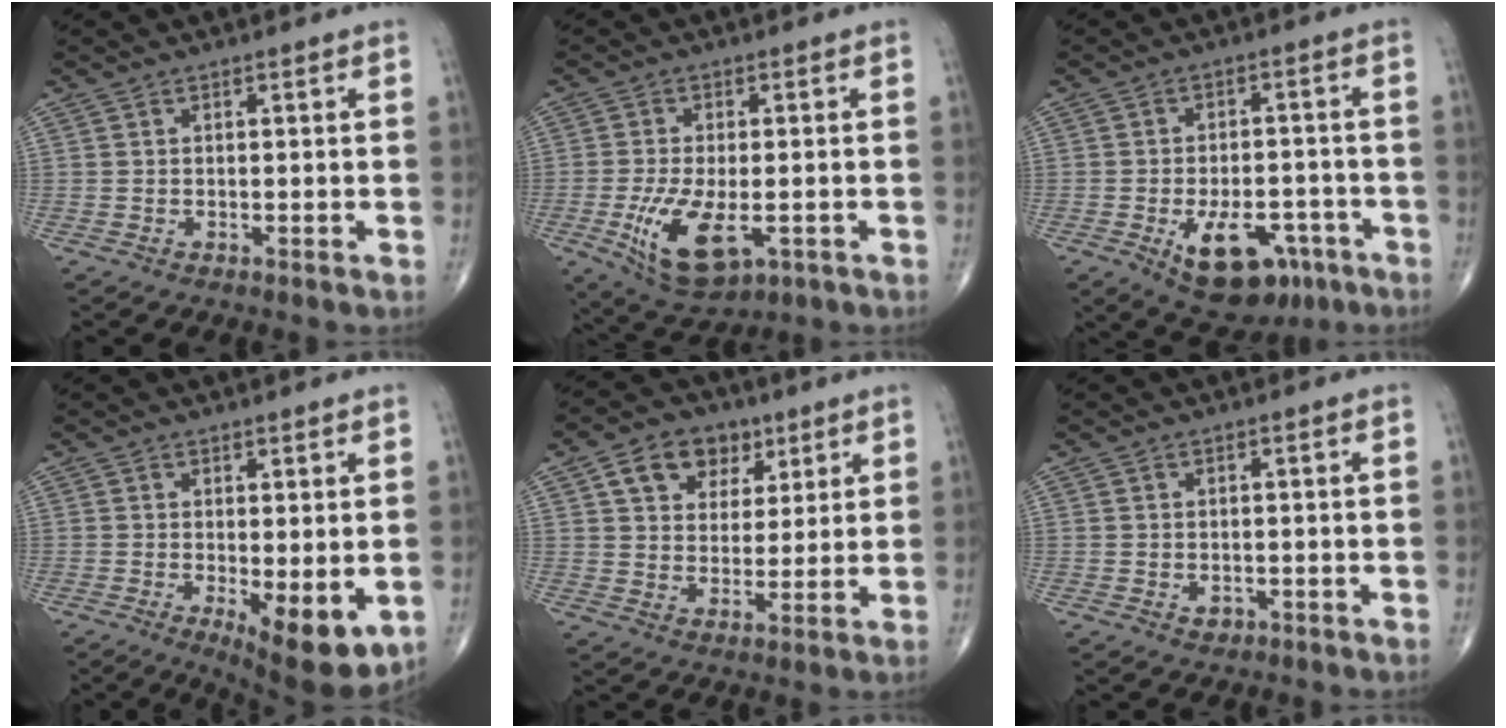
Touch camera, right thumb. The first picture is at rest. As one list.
[{"total": 11.6, "force": [-3.3, 5.6, 9.6], "torque": [-0.177, -0.012, -0.044]}, {"total": 13.5, "force": [-6.2, 7.4, 9.4], "torque": [-0.116, 0.024, -0.079]}, {"total": 9.7, "force": [-2.2, 3.5, 8.8], "torque": [-0.117, -0.024, -0.022]}, {"total": 10.6, "force": [5.0, 7.7, 5.3], "torque": [-0.050, -0.012, 0.081]}, {"total": 1.5, "force": [-0.5, 1.2, 0.8], "torque": [-0.006, 0.001, -0.004]}]